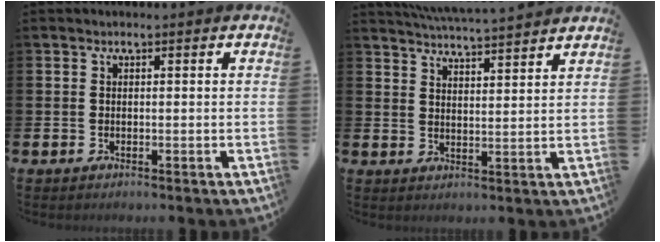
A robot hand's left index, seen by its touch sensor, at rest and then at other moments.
{"total": 5.3, "force": [5.3, -0.3, 0.5], "torque": [-0.022, -0.034, 0.093]}